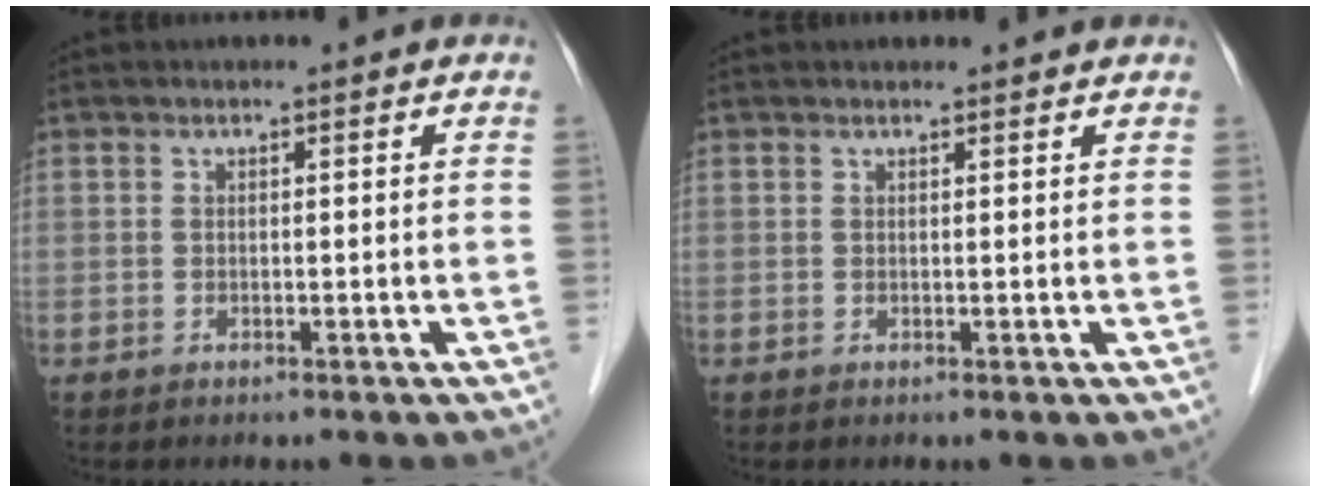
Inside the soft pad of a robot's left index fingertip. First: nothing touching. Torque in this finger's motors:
{"motor_torque": [0.24, -0.11, 0.00, -0.01]}